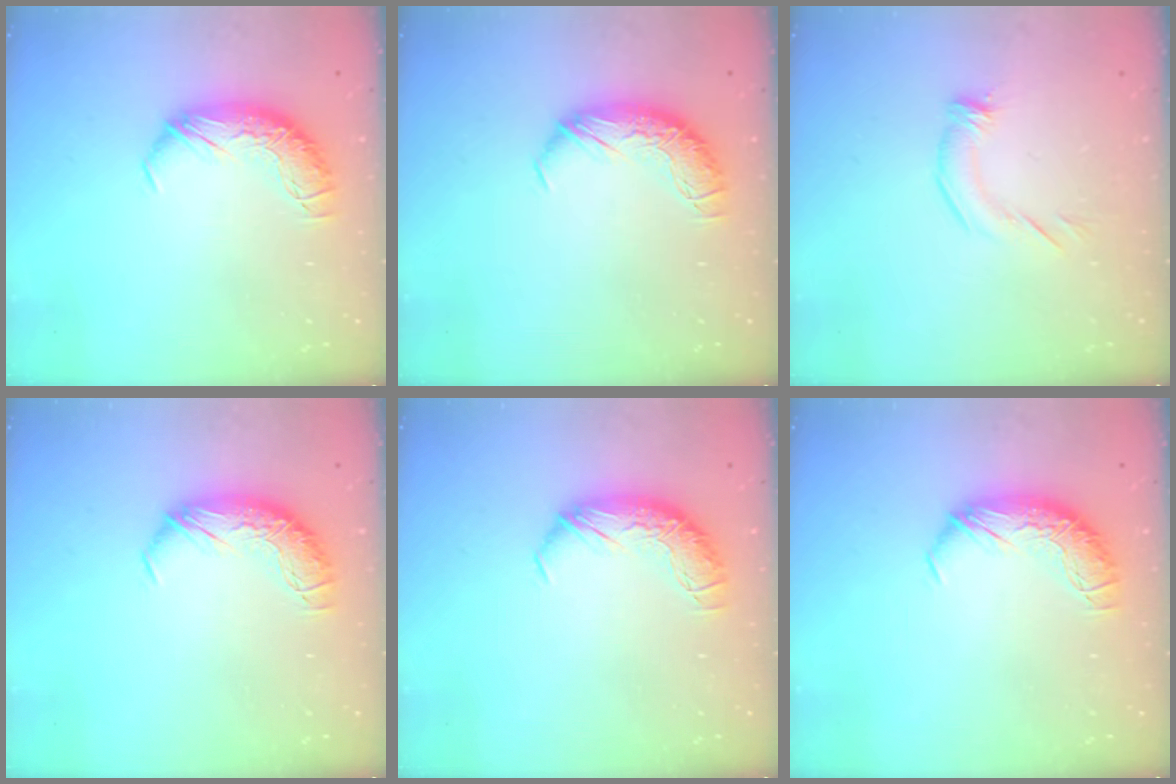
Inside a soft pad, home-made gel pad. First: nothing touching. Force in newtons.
{"total": 0.0}
{"total": 2.8, "press": 2.7, "slide": 0.8}
{"total": 0.0}
{"total": 0.0}
{"total": 0.0}